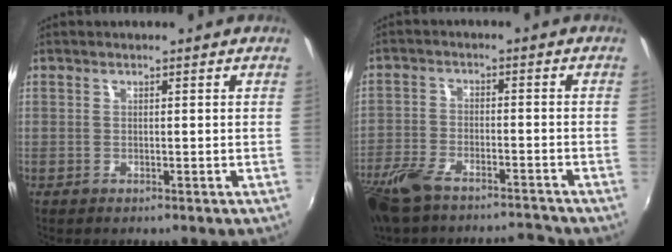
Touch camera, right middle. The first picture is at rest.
{"total": 12.1, "force": [-10.3, 3.5, 5.4], "torque": [-0.139, -0.014, -0.189]}